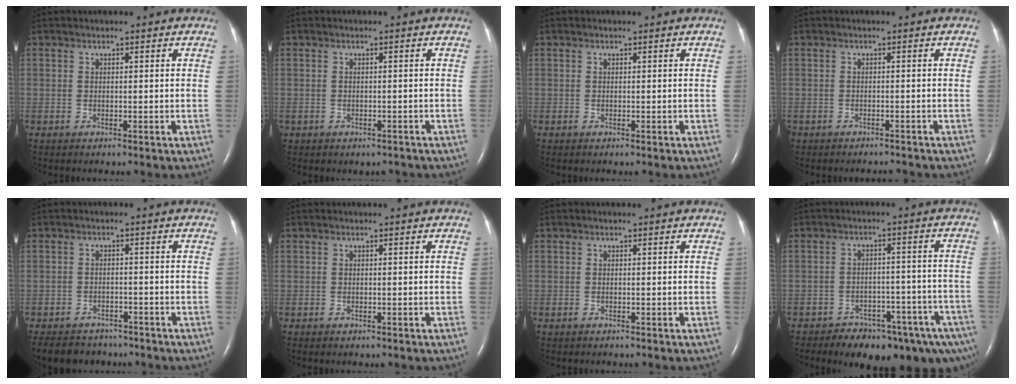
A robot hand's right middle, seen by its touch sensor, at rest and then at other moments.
{"total": 1.8, "force": [-1.3, 1.2, 0.3], "torque": [-0.008, 0.002, -0.015]}
{"total": 0.0}
{"total": 1.9, "force": [-1.8, 0.5, 0.0], "torque": [-0.002, -0.005, -0.025]}
{"total": 8.9, "force": [-7.5, 4.3, 2.1], "torque": [-0.038, -0.004, -0.102]}
{"total": 0.0}
{"total": 0.0}
{"total": 14.4, "force": [-10.6, 4.8, 8.5], "torque": [-0.055, 0.027, -0.137]}